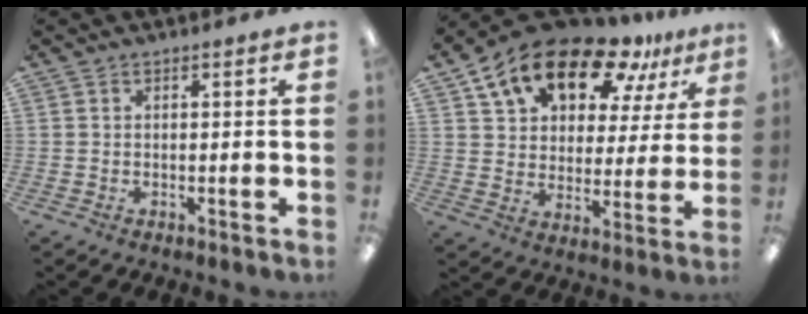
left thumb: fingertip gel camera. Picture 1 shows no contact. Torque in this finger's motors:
{"motor_torque": [1.02, 2.26, 1.39, -1.38, 0.33]}